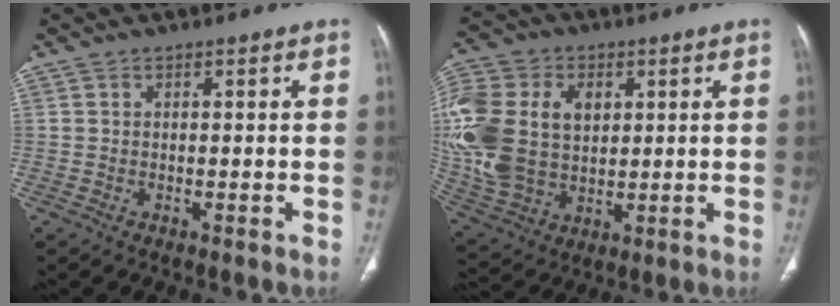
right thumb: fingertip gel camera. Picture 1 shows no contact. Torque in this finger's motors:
{"motor_torque": [2.49, 2.52, 1.82, 0.12, 0.28]}